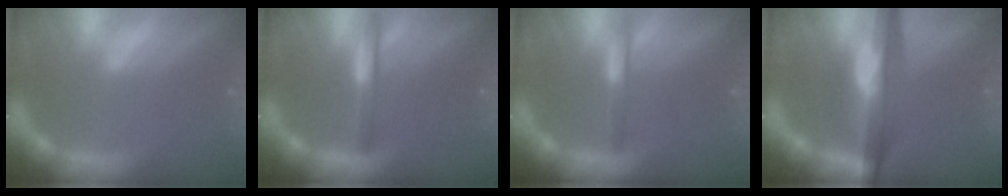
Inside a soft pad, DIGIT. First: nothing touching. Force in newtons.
{"total": 2.4}
{"total": 1.9}
{"total": 8.6}